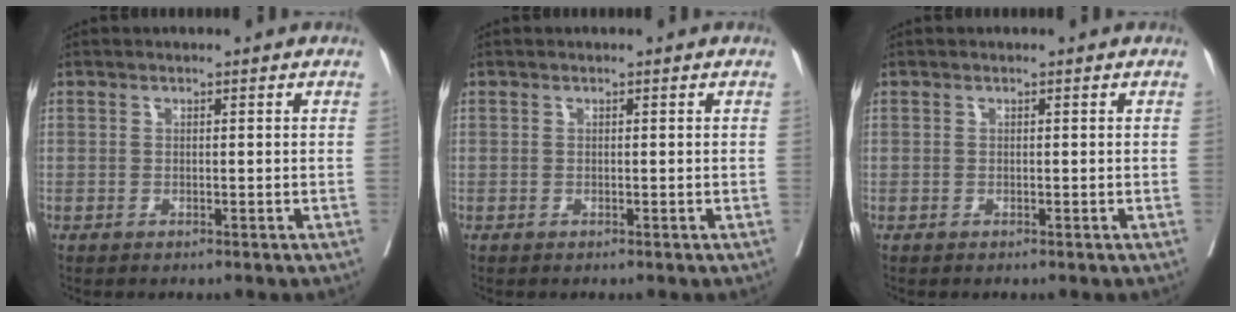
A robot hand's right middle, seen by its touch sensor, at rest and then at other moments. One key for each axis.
{"total": 0.0}
{"total": 0.0}